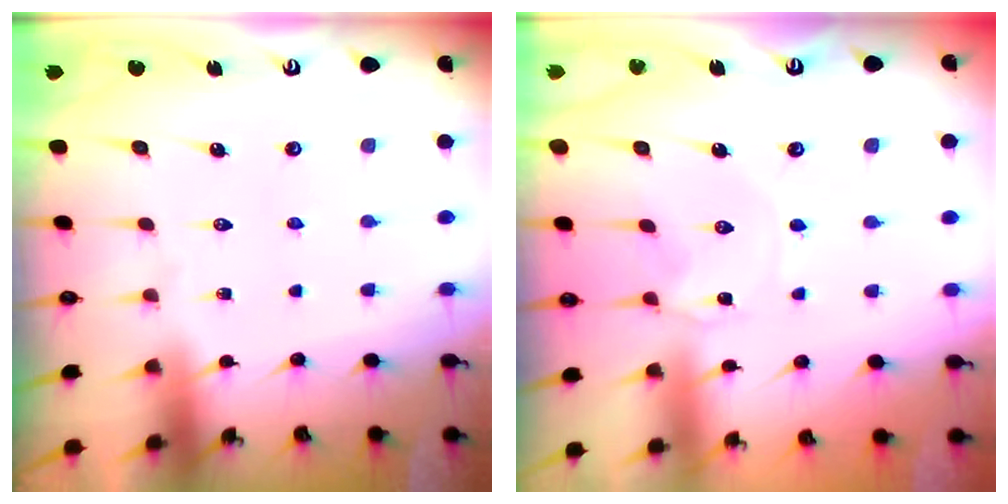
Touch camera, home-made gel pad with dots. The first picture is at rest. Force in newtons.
{"total": 2.0, "press": 2.0, "slide": 0.2}